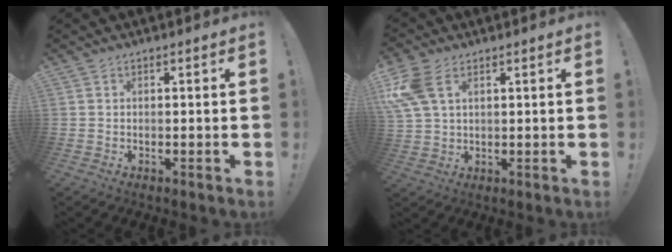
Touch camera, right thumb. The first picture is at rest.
{"total": 9.7, "force": [4.2, 5.6, 6.7], "torque": [-0.135, -0.012, 0.083]}